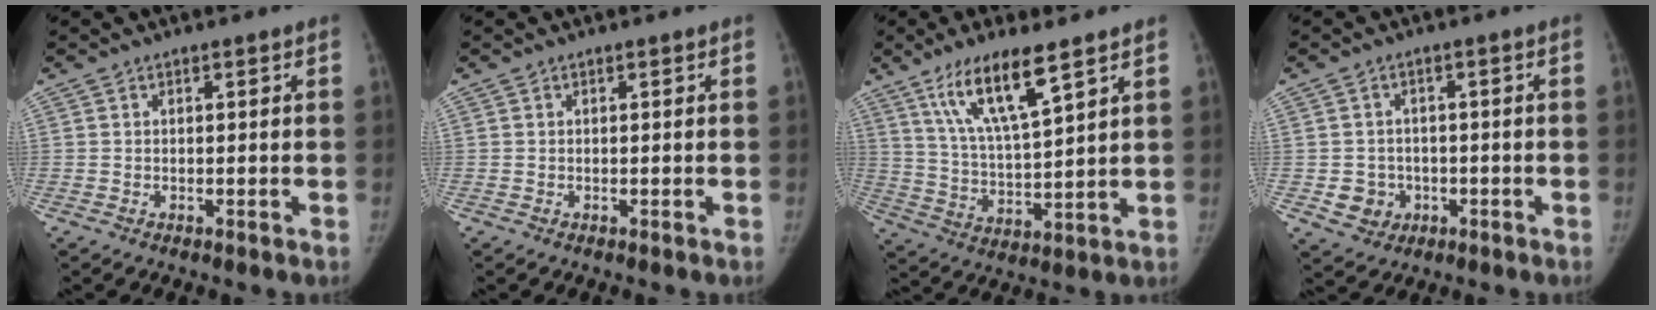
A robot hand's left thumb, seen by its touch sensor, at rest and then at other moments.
{"total": 0.0}
{"total": 12.6, "force": [7.7, 2.4, 9.8], "torque": [-0.177, -0.036, 0.153]}
{"total": 4.9, "force": [-1.3, 4.6, 1.3], "torque": [0.001, 0.008, -0.013]}